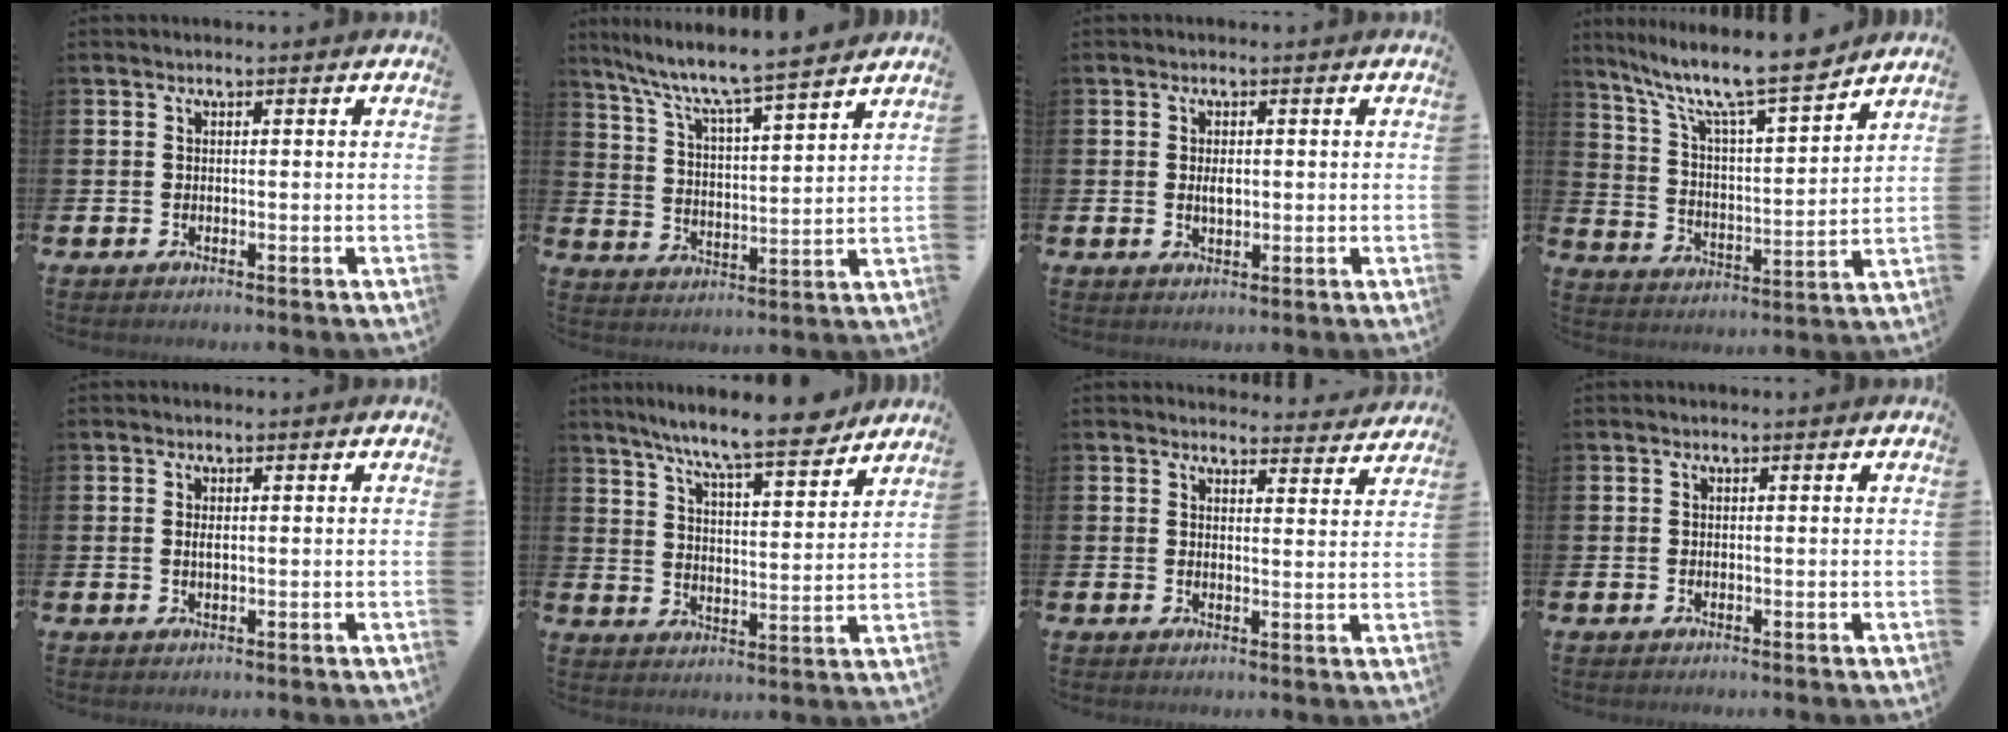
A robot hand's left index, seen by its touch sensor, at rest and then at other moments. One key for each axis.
{"total": 7.9, "fx": 7.4, "fy": 0.0, "fz": 2.6, "tx": -0.081, "ty": -0.058, "tz": 0.124}
{"total": 1.7, "fx": 0.0, "fy": 0.9, "fz": 1.4, "tx": -0.019, "ty": 0.001, "tz": -0.003}
{"total": 10.8, "fx": 9.4, "fy": 1.4, "fz": 5.2, "tx": -0.123, "ty": -0.069, "tz": 0.156}
{"total": 0.8, "fx": 0.1, "fy": 0.3, "fz": 0.8, "tx": -0.013, "ty": 0.001, "tz": 0.001}
{"total": 9.3, "fx": 8.5, "fy": 0.6, "fz": 3.9, "tx": -0.091, "ty": -0.053, "tz": 0.145}
{"total": 3.4, "fx": 3.4, "fy": 0.5, "fz": -0.1, "tx": 0.012, "ty": -0.031, "tz": 0.057}
{"total": 0.0}